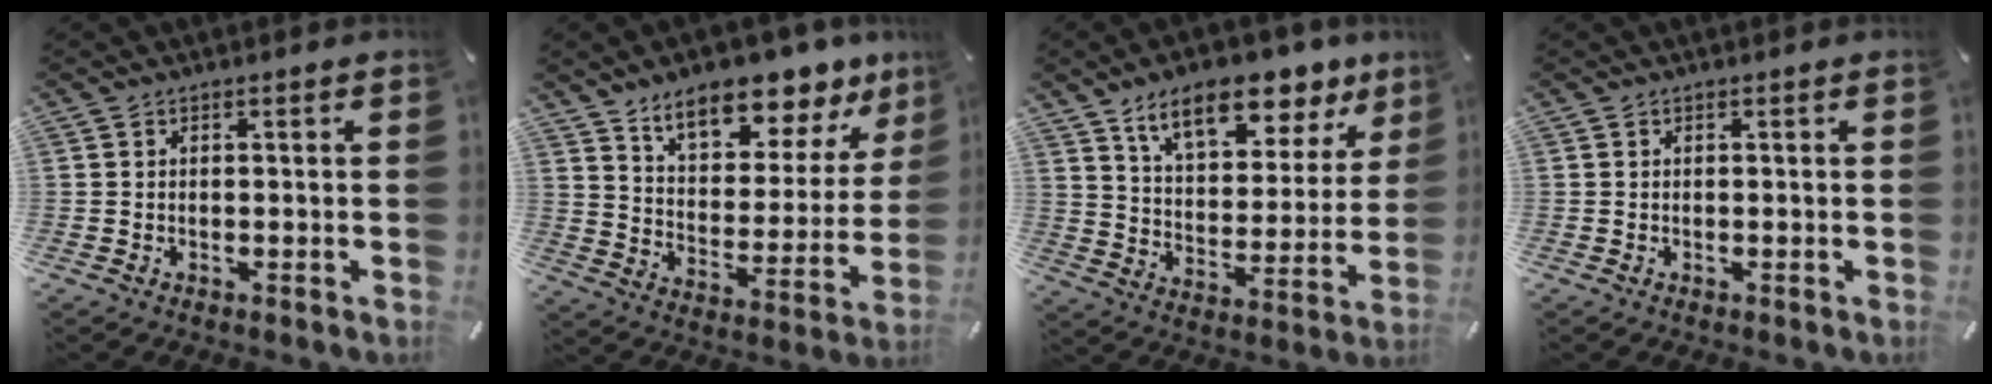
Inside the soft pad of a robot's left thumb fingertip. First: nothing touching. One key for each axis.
{"total": 14.9, "fx": 12.1, "fy": 6.4, "fz": 5.9, "tx": -0.089, "ty": -0.095, "tz": 0.207}
{"total": 14.8, "fx": 11.0, "fy": 7.0, "fz": 7.1, "tx": -0.113, "ty": -0.067, "tz": 0.189}
{"total": 0.0}